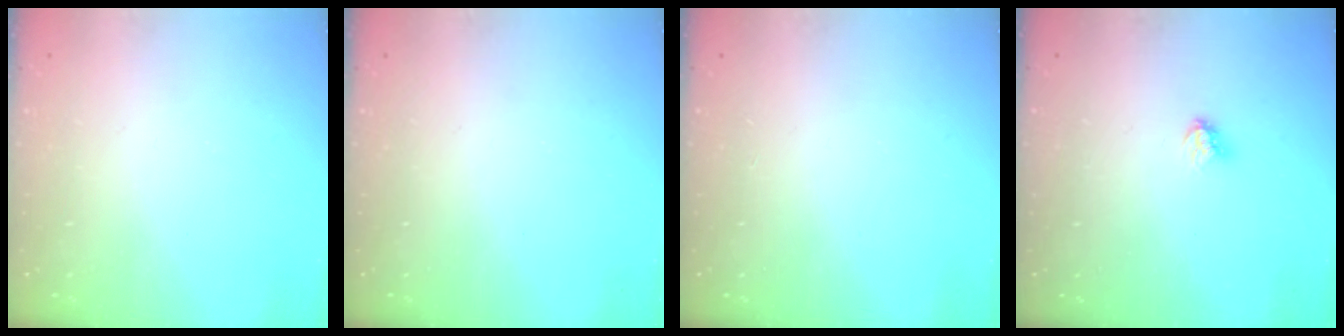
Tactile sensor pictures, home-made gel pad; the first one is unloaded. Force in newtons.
{"total": 0.0}
{"total": 1.7, "press": 1.7, "slide": 0.2}
{"total": 3.0, "press": 2.9, "slide": 0.4}